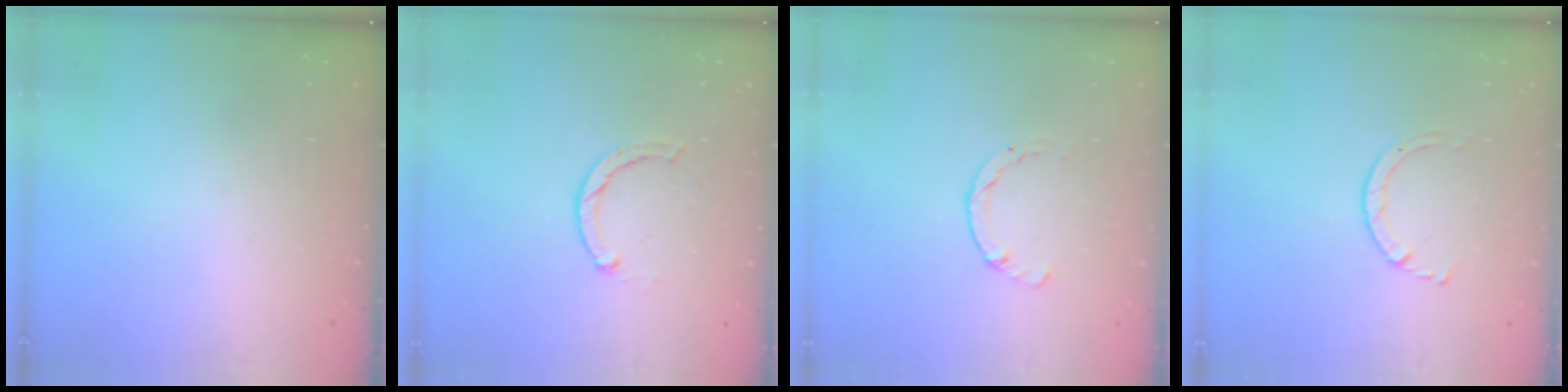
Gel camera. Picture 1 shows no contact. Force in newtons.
{"total": 1.7, "press": 1.6, "slide": 0.3}
{"total": 0.0}
{"total": 2.9, "press": 2.9, "slide": 0.2}